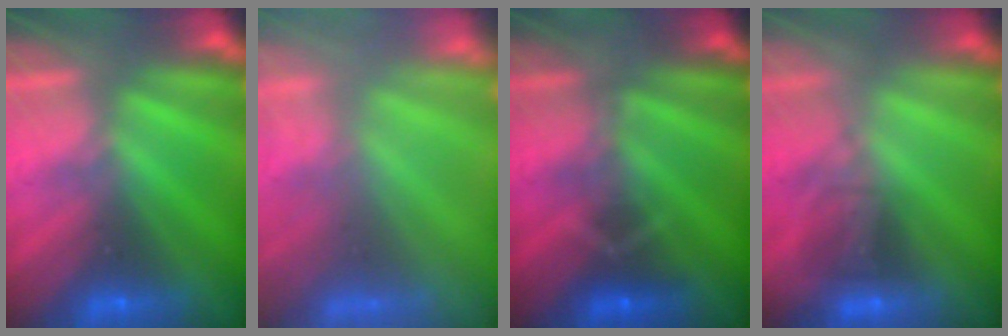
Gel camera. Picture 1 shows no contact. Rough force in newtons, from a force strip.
{"total": 7.1}
{"total": 3.3}
{"total": 1.7}